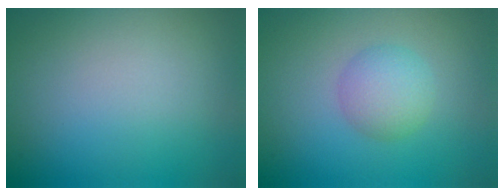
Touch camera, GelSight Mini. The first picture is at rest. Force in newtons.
{"total": 2.4, "press": 2.4, "slide": 0.0}